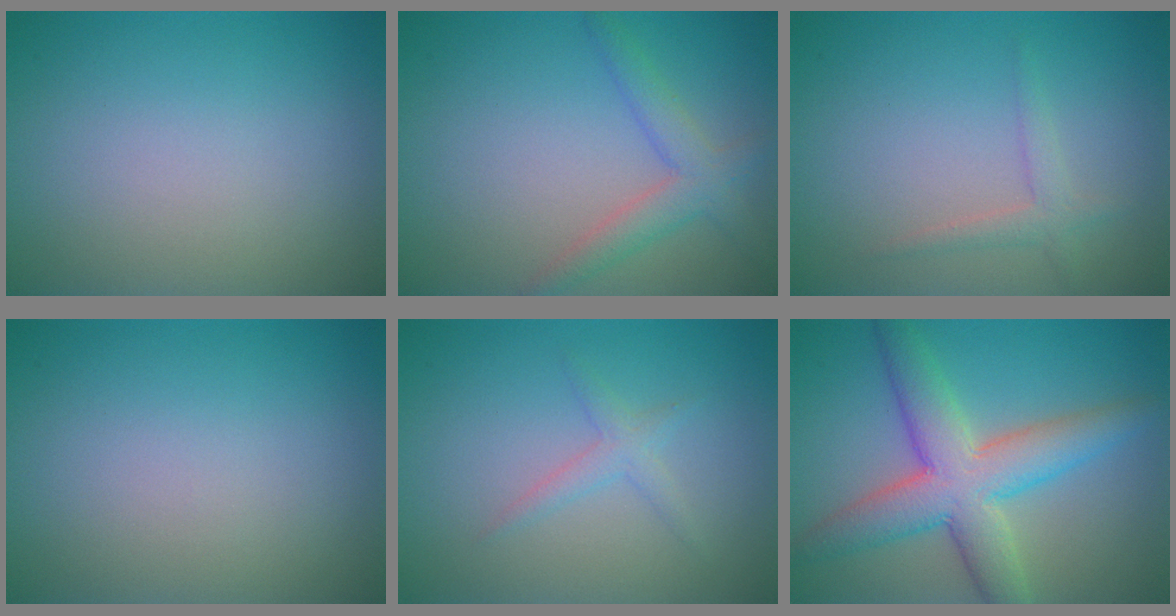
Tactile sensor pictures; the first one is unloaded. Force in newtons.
{"total": 3.0, "press": 3.0, "slide": 0.1}
{"total": 1.6, "press": 1.6, "slide": 0.1}
{"total": 0.0}
{"total": 1.4, "press": 1.4, "slide": 0.1}
{"total": 7.4, "press": 7.3, "slide": 0.3}